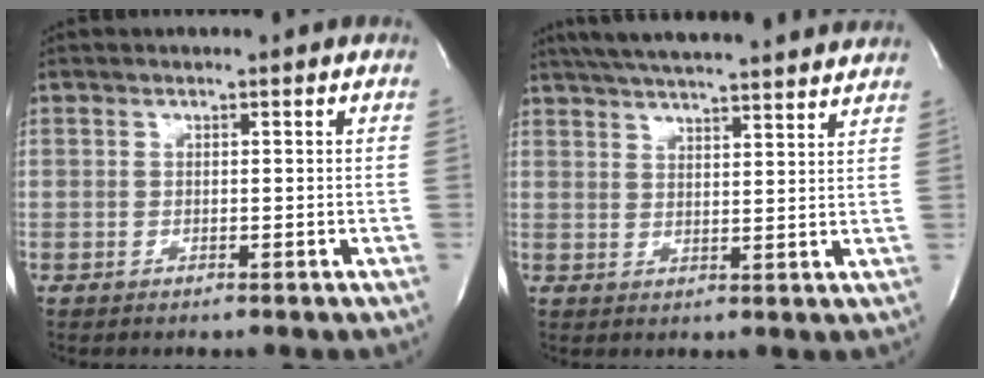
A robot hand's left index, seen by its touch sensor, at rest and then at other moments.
{"total": 19.2, "force": [17.1, 1.8, 8.6], "torque": [-0.145, 0.033, 0.231]}